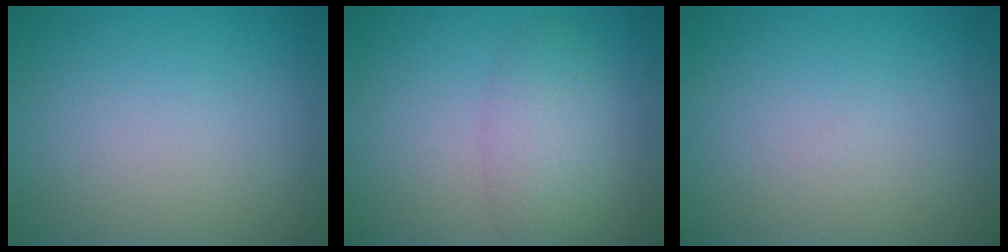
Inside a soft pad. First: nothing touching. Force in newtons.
{"total": 2.4, "press": 2.4, "slide": 0.2}
{"total": 0.0}